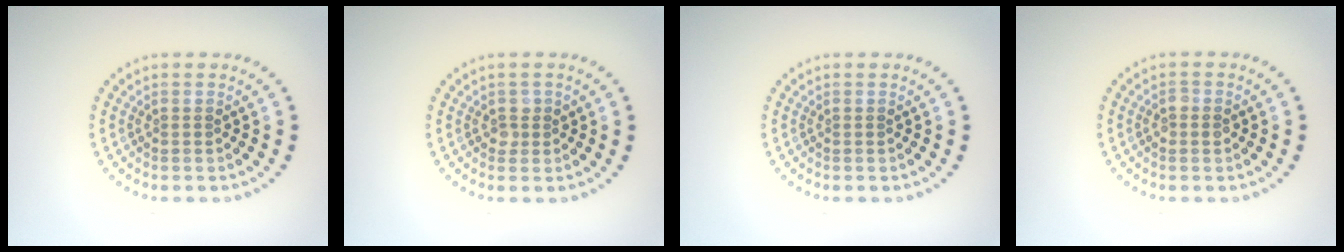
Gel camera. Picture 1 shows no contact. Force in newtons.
{"total": 1.0, "press": 0.9, "slide": 0.3}
{"total": 0.0}
{"total": 1.0, "press": 1.0, "slide": 0.1}